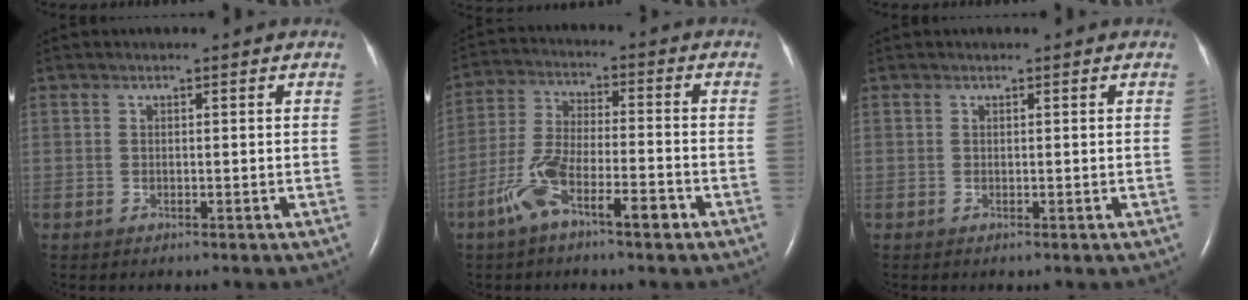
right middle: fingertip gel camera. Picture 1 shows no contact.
{"total": 9.0, "force": [-5.2, 2.2, 7.0], "torque": [-0.149, 0.009, -0.096]}
{"total": 0.0}